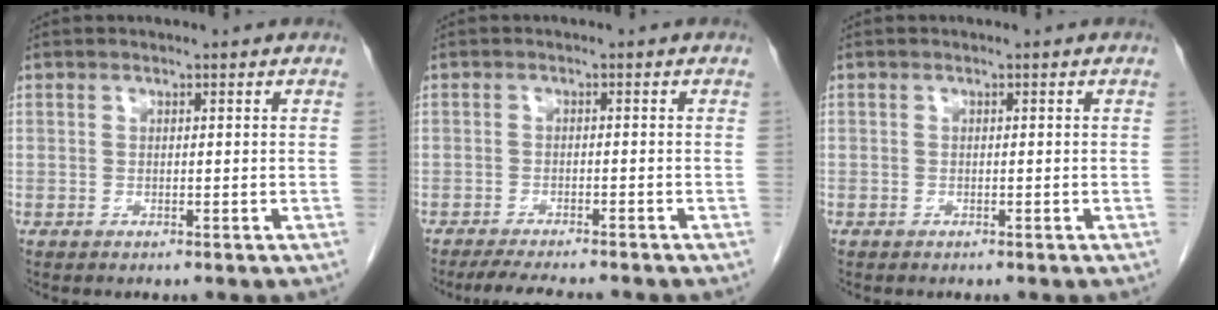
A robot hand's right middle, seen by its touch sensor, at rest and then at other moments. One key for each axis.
{"total": 7.5, "fx": -6.6, "fy": 0.8, "fz": 3.5, "tx": -0.053, "ty": -0.017, "tz": -0.099}
{"total": 0.0}